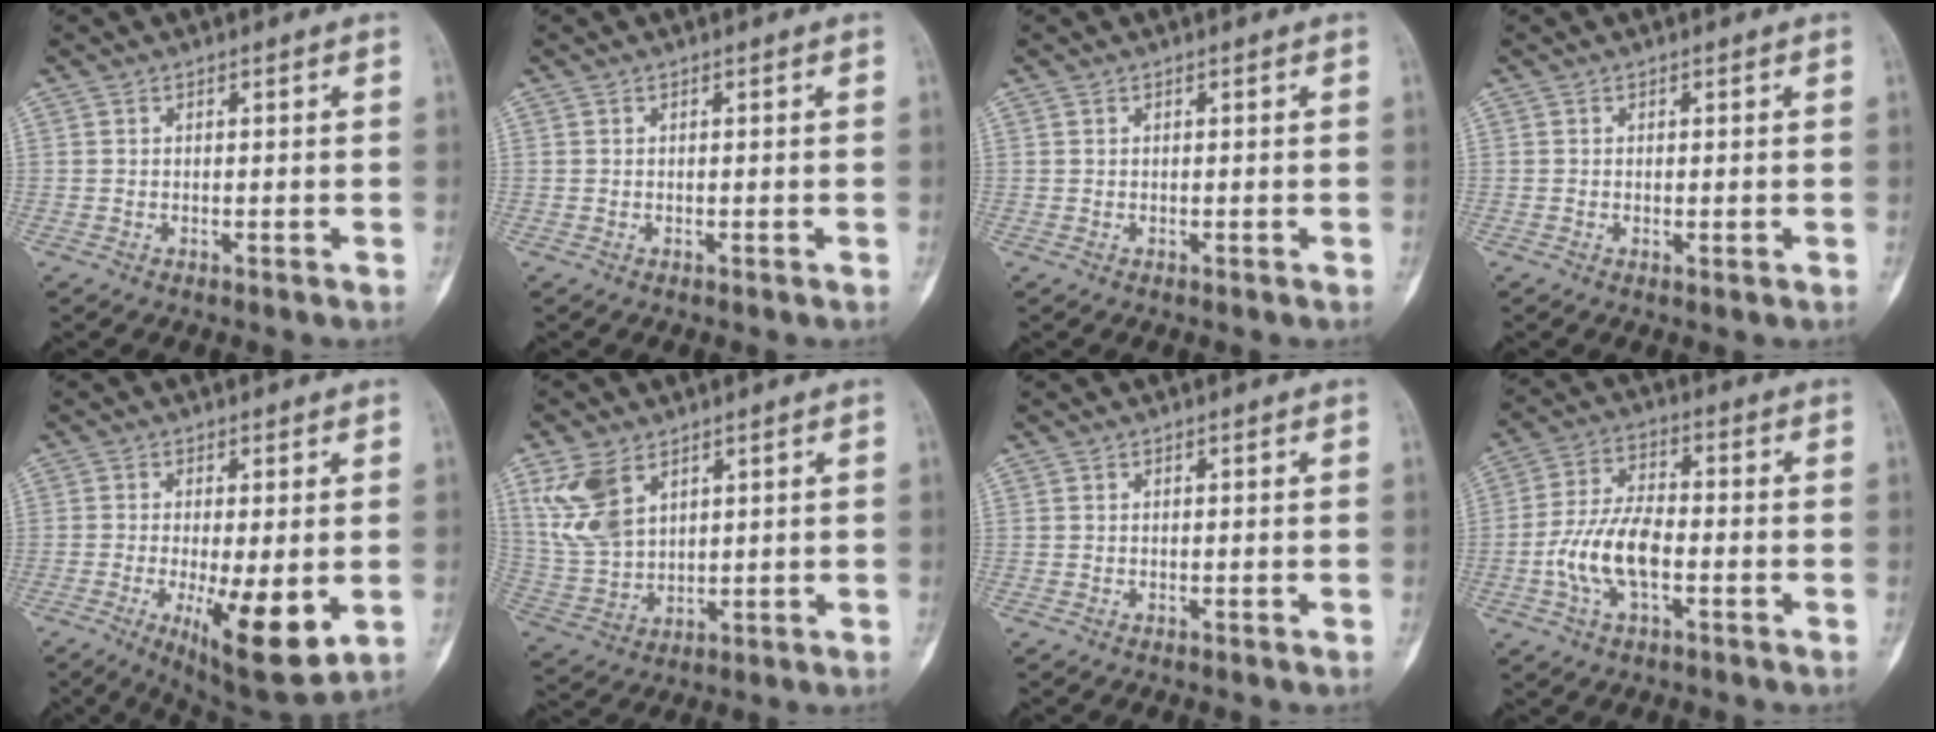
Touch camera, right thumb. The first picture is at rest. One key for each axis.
{"total": 0.0}
{"total": 0.0}
{"total": 0.5, "fx": 0.0, "fy": 0.2, "fz": 0.5, "tx": -0.007, "ty": -0.002, "tz": -0.002}
{"total": 12.7, "fx": -3.0, "fy": 3.8, "fz": 11.7, "tx": -0.179, "ty": -0.027, "tz": -0.038}
{"total": 10.7, "fx": 5.4, "fy": 6.5, "fz": 6.6, "tx": -0.131, "ty": -0.016, "tz": 0.123}
{"total": 0.0}
{"total": 10.9, "fx": -2.7, "fy": 5.3, "fz": 9.1, "tx": -0.183, "ty": 0.026, "tz": -0.056}